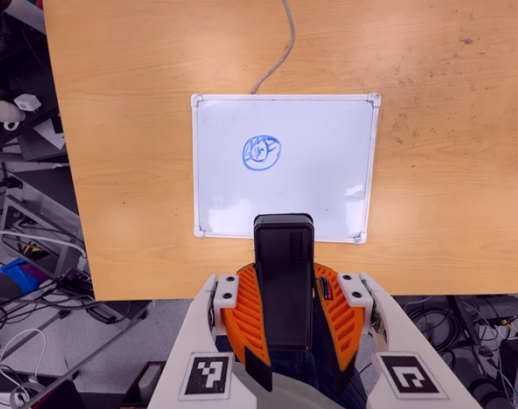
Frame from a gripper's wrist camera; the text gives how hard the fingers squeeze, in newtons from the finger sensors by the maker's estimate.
{"total": 11.0, "left": 8.6, "right": 13.4}